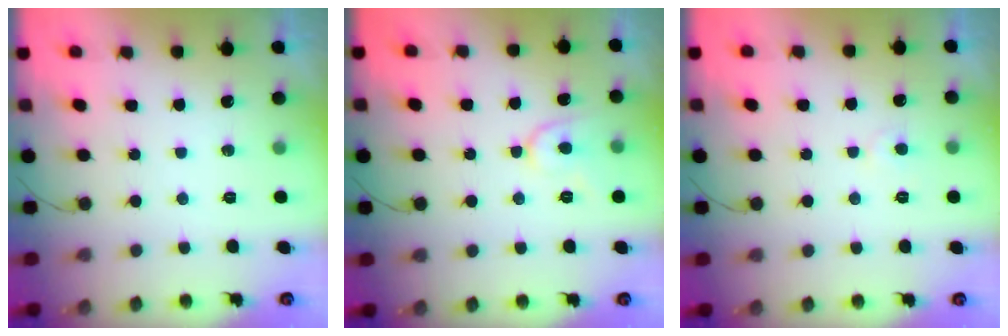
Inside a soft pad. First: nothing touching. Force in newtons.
{"total": 6.9, "press": 6.9, "slide": 0.6}
{"total": 3.7, "press": 3.6, "slide": 0.5}